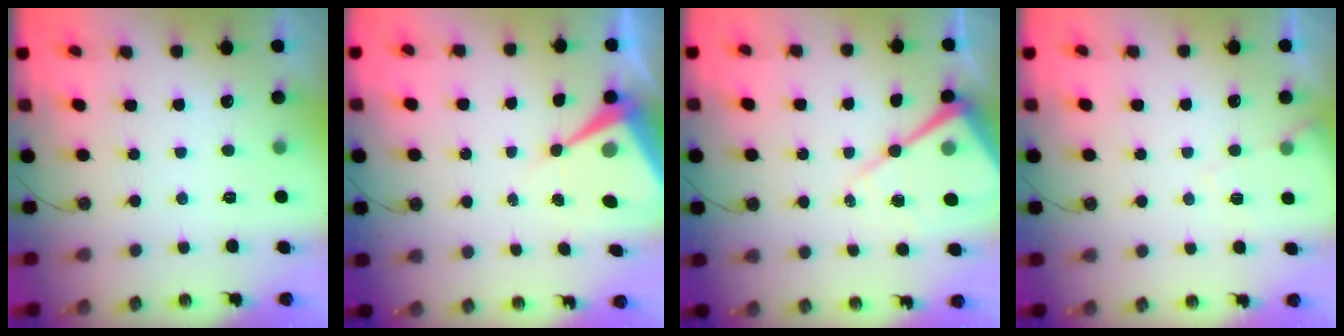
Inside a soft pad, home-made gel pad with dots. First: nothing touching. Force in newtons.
{"total": 9.4, "press": 9.4, "slide": 0.4}
{"total": 13.3, "press": 13.2, "slide": 1.4}
{"total": 5.6, "press": 5.5, "slide": 0.8}